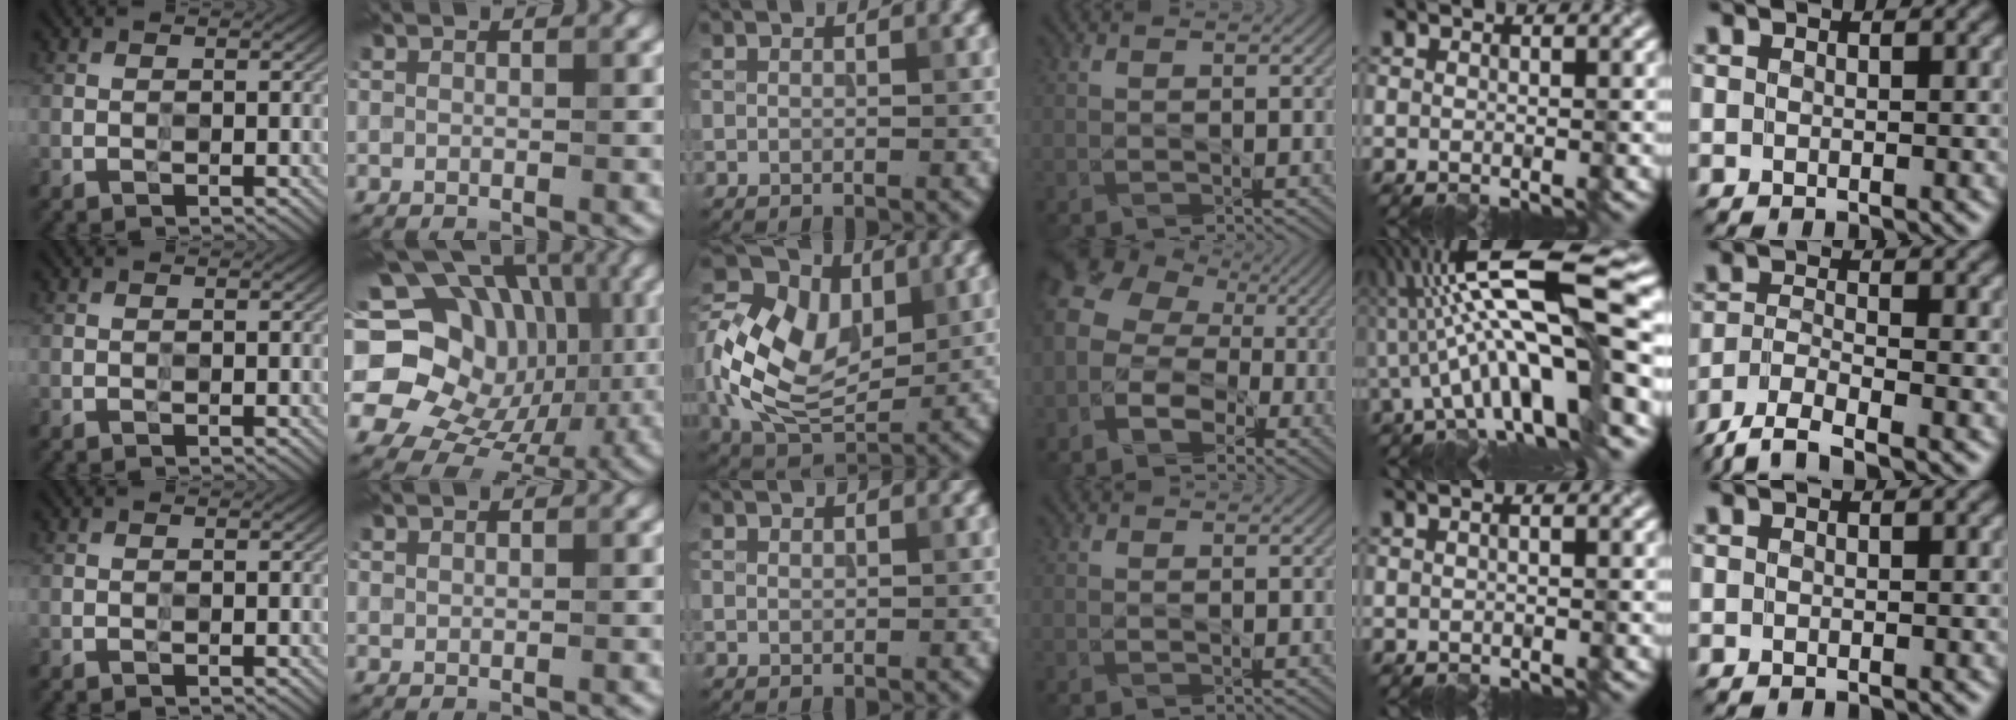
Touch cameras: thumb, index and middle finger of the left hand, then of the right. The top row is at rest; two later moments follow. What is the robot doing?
{"motion": "wipe", "object": "plastic plate"}